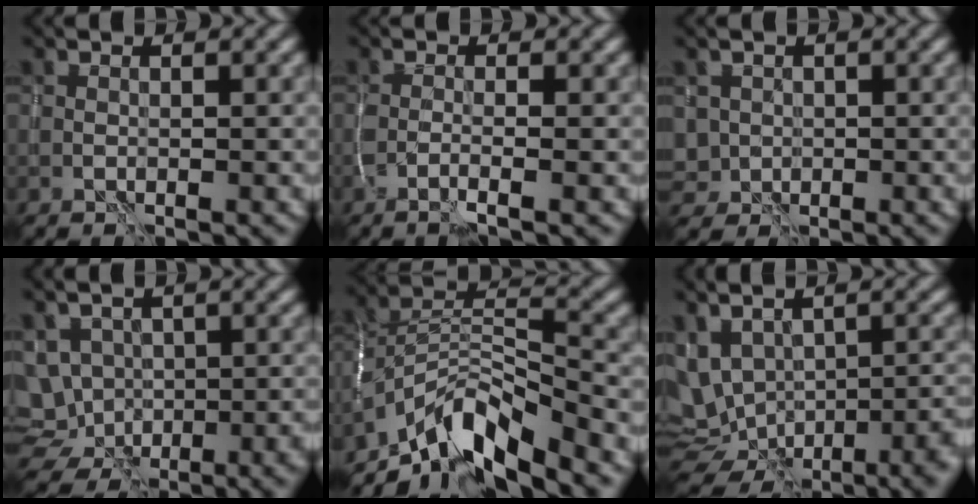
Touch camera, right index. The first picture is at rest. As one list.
[{"total": 1.9, "force": [-1.0, 0.3, 1.6], "torque": [-0.024, 0.000, -0.029]}, {"total": 2.2, "force": [-0.2, 2.2, 0.4], "torque": [-0.003, 0.000, -0.003]}, {"total": 10.6, "force": [-1.3, 9.2, 5.1], "torque": [-0.080, -0.013, -0.031]}, {"total": 8.0, "force": [-6.0, 2.5, 4.7], "torque": [-0.071, 0.000, -0.121]}, {"total": 10.4, "force": [-1.6, 7.2, 7.4], "torque": [-0.097, -0.005, 0.017]}]